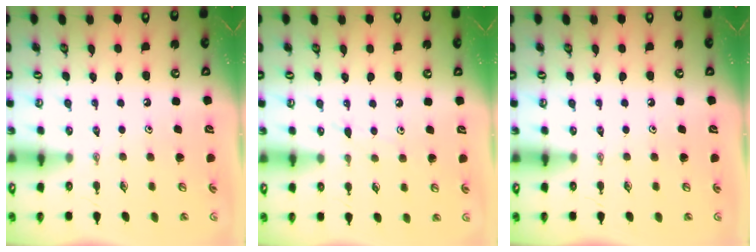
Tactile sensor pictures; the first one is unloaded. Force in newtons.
{"total": 5.1, "press": 5.1, "slide": 0.3}
{"total": 0.0}